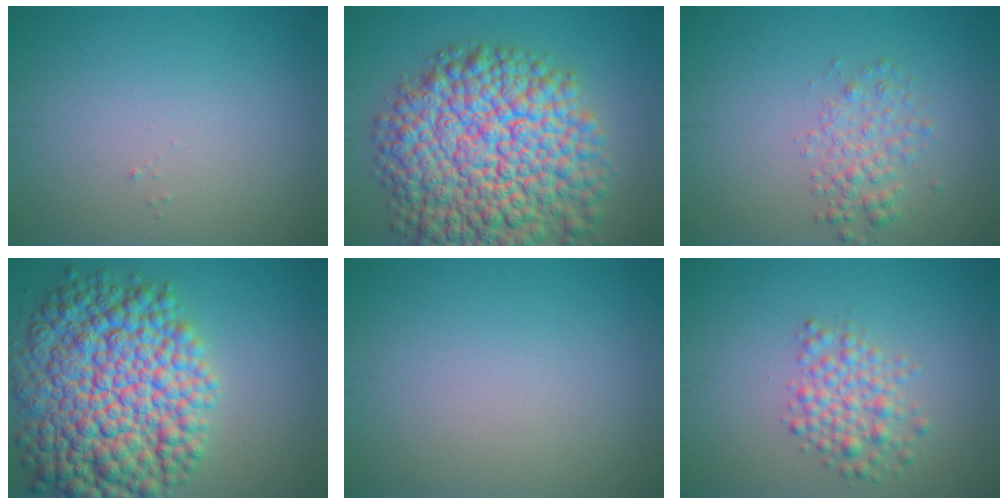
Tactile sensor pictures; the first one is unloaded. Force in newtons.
{"total": 15.7, "press": 15.6, "slide": 0.7}
{"total": 2.4, "press": 2.4, "slide": 0.1}
{"total": 14.0, "press": 14.0, "slide": 0.2}
{"total": 0.0}
{"total": 3.2, "press": 3.2, "slide": 0.1}